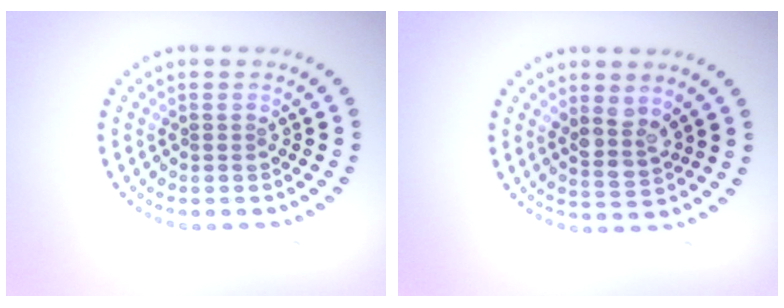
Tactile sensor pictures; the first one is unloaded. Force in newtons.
{"total": 2.5, "press": 2.0, "slide": 1.5}